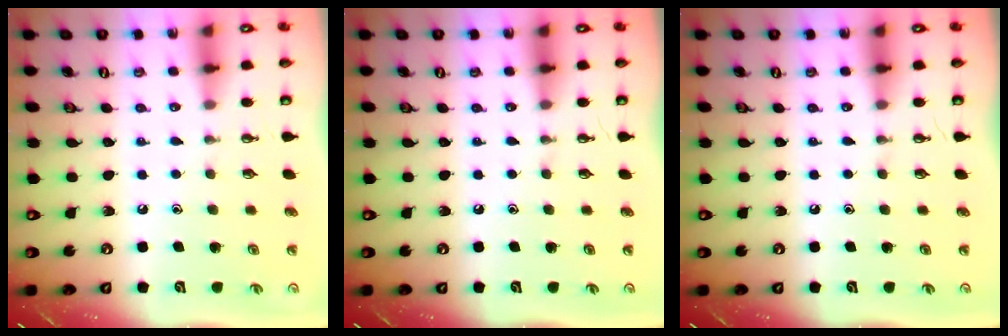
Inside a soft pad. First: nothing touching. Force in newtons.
{"total": 0.0}
{"total": 0.0}